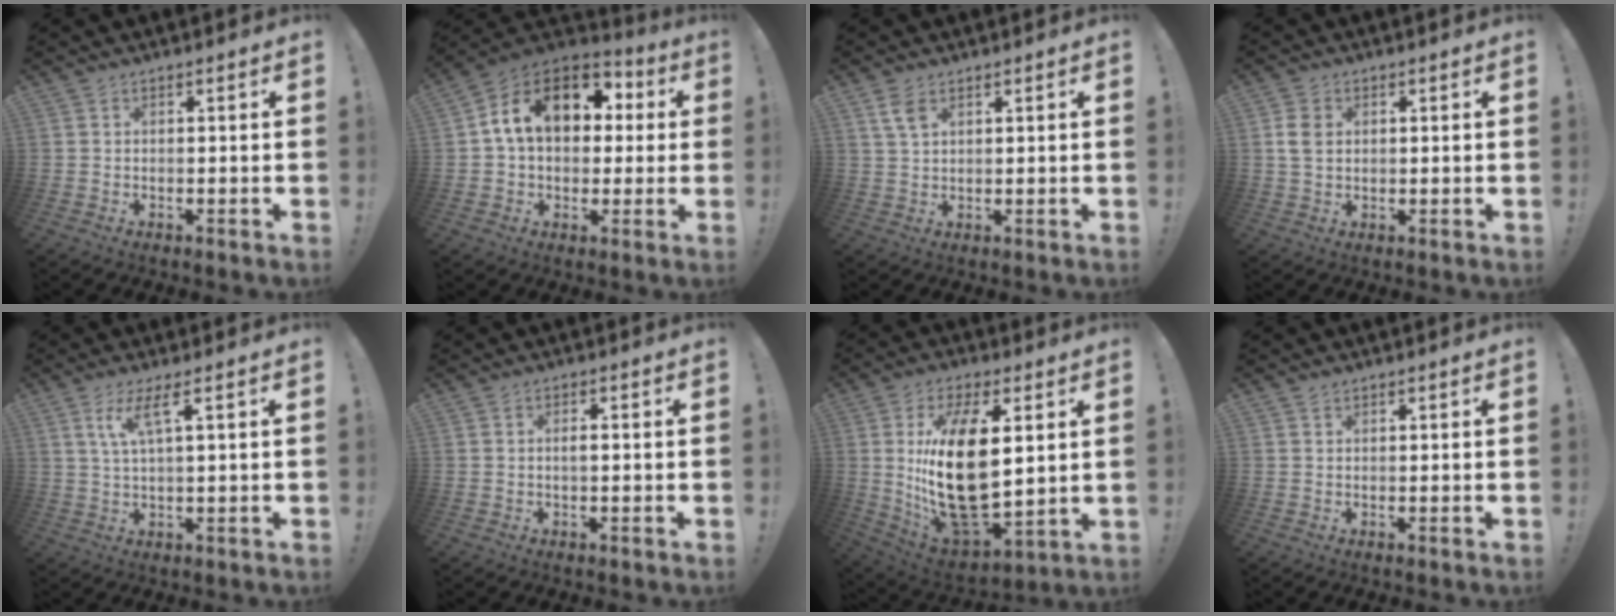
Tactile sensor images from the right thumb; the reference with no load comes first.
{"total": 17.3, "force": [4.7, 11.9, 11.7], "torque": [-0.187, 0.011, 0.086]}
{"total": 4.4, "force": [2.5, 2.1, 3.0], "torque": [-0.048, -0.010, 0.045]}
{"total": 4.8, "force": [1.2, 3.6, 2.9], "torque": [-0.051, 0.003, 0.021]}
{"total": 6.4, "force": [3.0, 0.9, 5.5], "torque": [-0.112, -0.001, 0.049]}
{"total": 1.4, "force": [-0.1, 0.4, 1.3], "torque": [-0.017, -0.001, -0.004]}
{"total": 23.0, "force": [4.3, 11.3, 19.6], "torque": [-0.398, -0.035, 0.077]}
{"total": 0.7, "force": [0.6, 0.3, 0.2], "torque": [-0.003, -0.001, 0.012]}